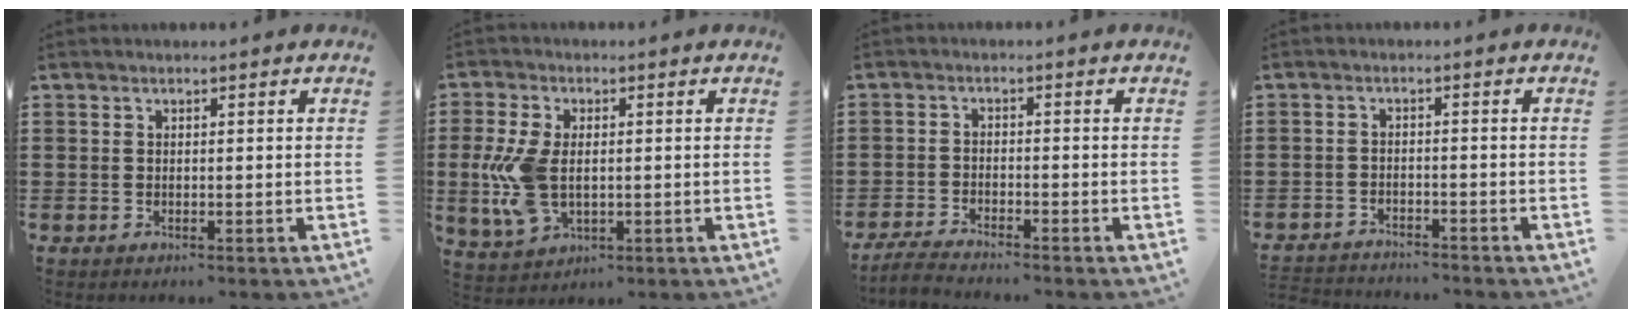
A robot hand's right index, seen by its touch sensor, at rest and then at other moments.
{"total": 8.4, "force": [-0.2, 4.9, 6.8], "torque": [-0.164, 0.000, -0.007]}
{"total": 2.9, "force": [-2.8, 0.0, 0.4], "torque": [-0.016, 0.001, -0.061]}
{"total": 2.4, "force": [-2.4, 0.1, -0.3], "torque": [-0.004, 0.000, -0.053]}